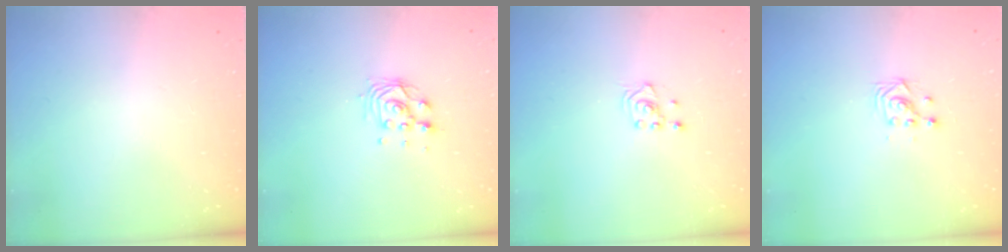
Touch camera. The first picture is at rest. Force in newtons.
{"total": 7.4, "press": 7.4, "slide": 0.8}
{"total": 2.1, "press": 2.1, "slide": 0.1}
{"total": 2.9, "press": 2.9, "slide": 0.2}